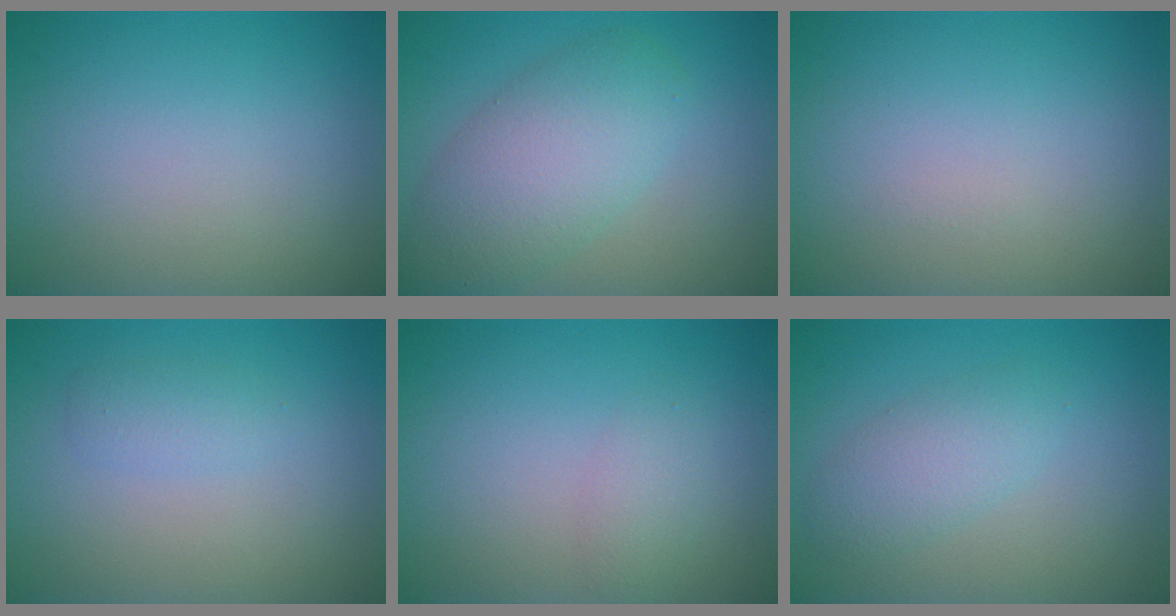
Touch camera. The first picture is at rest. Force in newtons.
{"total": 6.3, "press": 6.3, "slide": 0.3}
{"total": 0.0}
{"total": 1.5, "press": 1.4, "slide": 0.1}
{"total": 1.6, "press": 1.6, "slide": 0.1}
{"total": 2.8, "press": 2.8, "slide": 0.1}